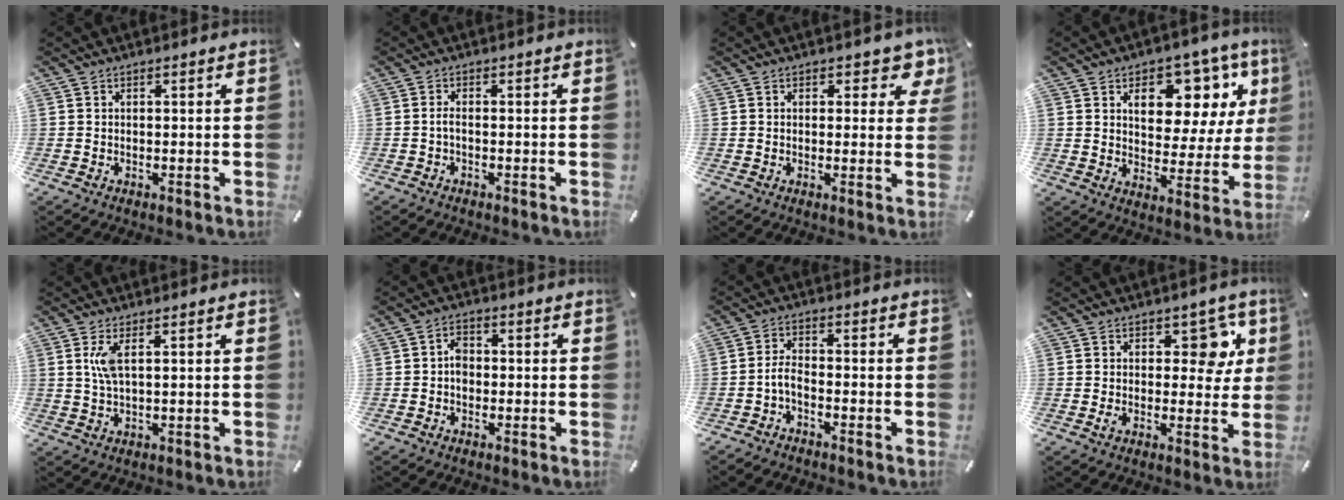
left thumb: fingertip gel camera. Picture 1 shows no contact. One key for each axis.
{"total": 1.5, "fx": -0.7, "fy": 0.6, "fz": 1.2, "tx": -0.031, "ty": 0.000, "tz": -0.017}
{"total": 4.5, "fx": 2.5, "fy": 2.9, "fz": 2.4, "tx": -0.017, "ty": -0.007, "tz": 0.036}
{"total": 13.3, "fx": 7.0, "fy": 8.8, "fz": 7.1, "tx": -0.091, "ty": -0.049, "tz": 0.121}
{"total": 4.8, "fx": 1.5, "fy": 1.4, "fz": 4.3, "tx": -0.098, "ty": 0.001, "tz": 0.022}
{"total": 3.2, "fx": -0.5, "fy": 2.6, "fz": 1.9, "tx": -0.029, "ty": 0.006, "tz": -0.011}
{"total": 3.9, "fx": -2.2, "fy": 2.0, "fz": 2.5, "tx": -0.065, "ty": 0.007, "tz": -0.046}
{"total": 9.1, "fx": 3.2, "fy": 5.9, "fz": 6.2, "tx": -0.065, "ty": -0.013, "tz": 0.051}